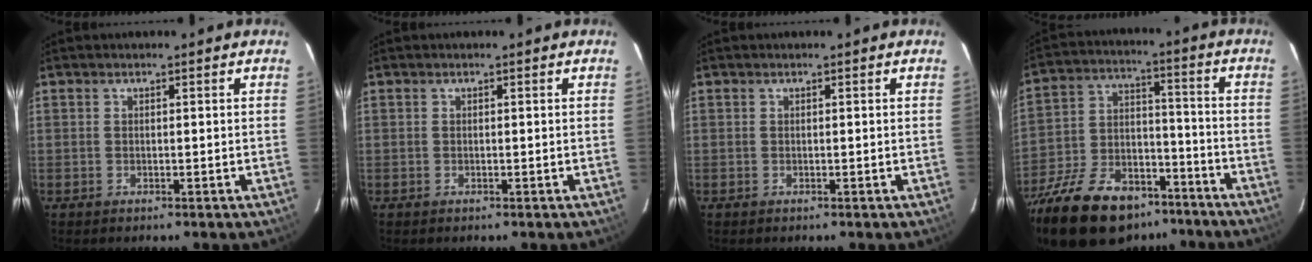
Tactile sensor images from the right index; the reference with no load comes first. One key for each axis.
{"total": 0.0}
{"total": 0.0}
{"total": 26.0, "fx": -18.6, "fy": 12.8, "fz": 12.9, "tx": -0.282, "ty": 0.000, "tz": -0.289}